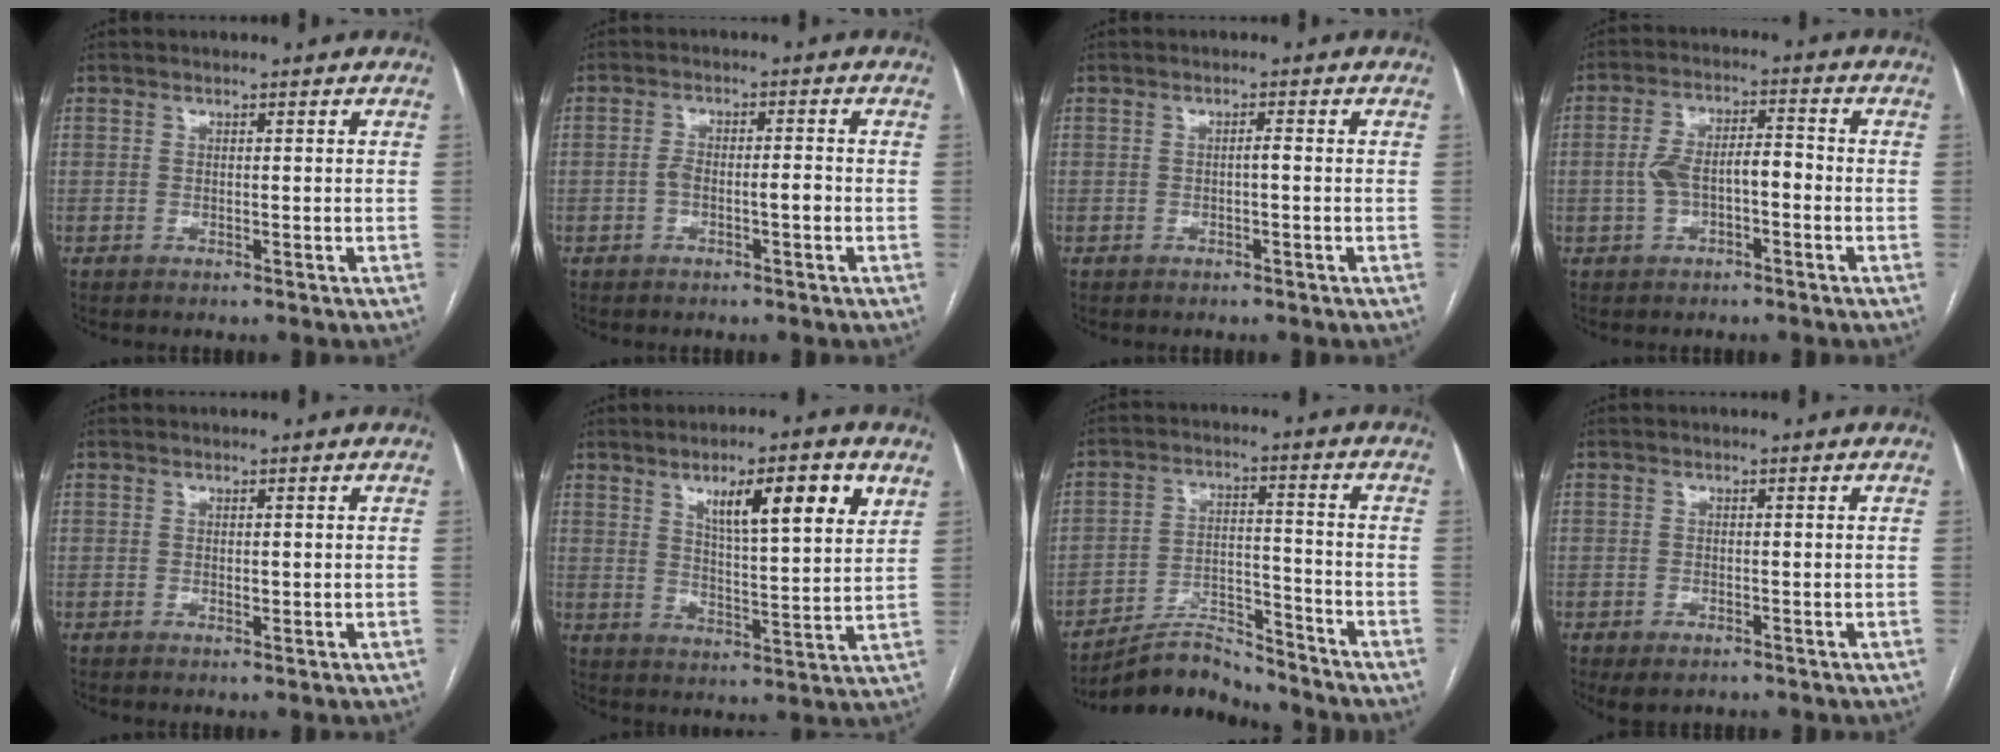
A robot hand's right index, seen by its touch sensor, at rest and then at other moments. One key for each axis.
{"total": 3.4, "fx": -1.1, "fy": 1.1, "fz": 3.1, "tx": -0.057, "ty": 0.013, "tz": -0.015}
{"total": 0.9, "fx": -0.2, "fy": 0.1, "fz": 0.8, "tx": -0.013, "ty": 0.002, "tz": -0.004}
{"total": 6.6, "fx": -1.3, "fy": 3.0, "fz": 5.8, "tx": -0.118, "ty": 0.032, "tz": -0.021}
{"total": 0.8, "fx": 0.0, "fy": 0.4, "fz": 0.6, "tx": -0.009, "ty": -0.001, "tz": 0.000}
{"total": 11.6, "fx": 5.9, "fy": 1.5, "fz": 9.9, "tx": -0.154, "ty": -0.001, "tz": 0.090}
{"total": 7.9, "fx": -7.8, "fy": 1.2, "fz": 0.3, "tx": -0.001, "ty": 0.020, "tz": -0.138}
{"total": 2.5, "fx": -1.6, "fy": 1.3, "fz": 1.4, "tx": -0.022, "ty": -0.003, "tz": -0.016}